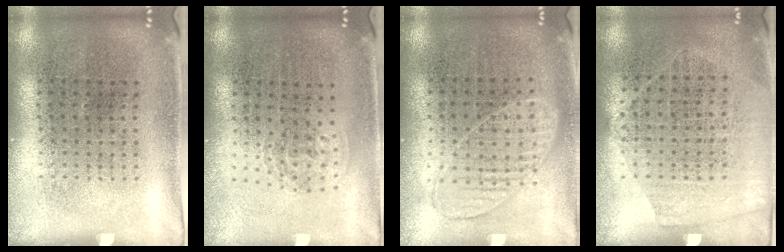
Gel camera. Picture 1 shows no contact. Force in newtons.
{"total": 1.0, "press": 0.6, "slide": 0.7}
{"total": 0.9, "press": 0.9, "slide": 0.4}
{"total": 1.4, "press": 1.2, "slide": 0.7}